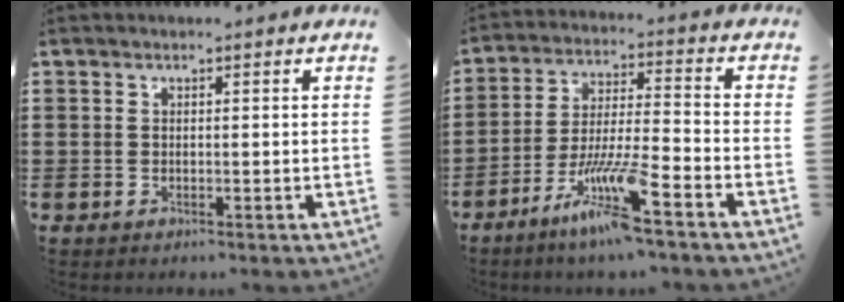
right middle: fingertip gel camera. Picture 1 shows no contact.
{"total": 9.9, "force": [-6.7, 0.4, 7.3], "torque": [-0.150, -0.010, -0.130]}